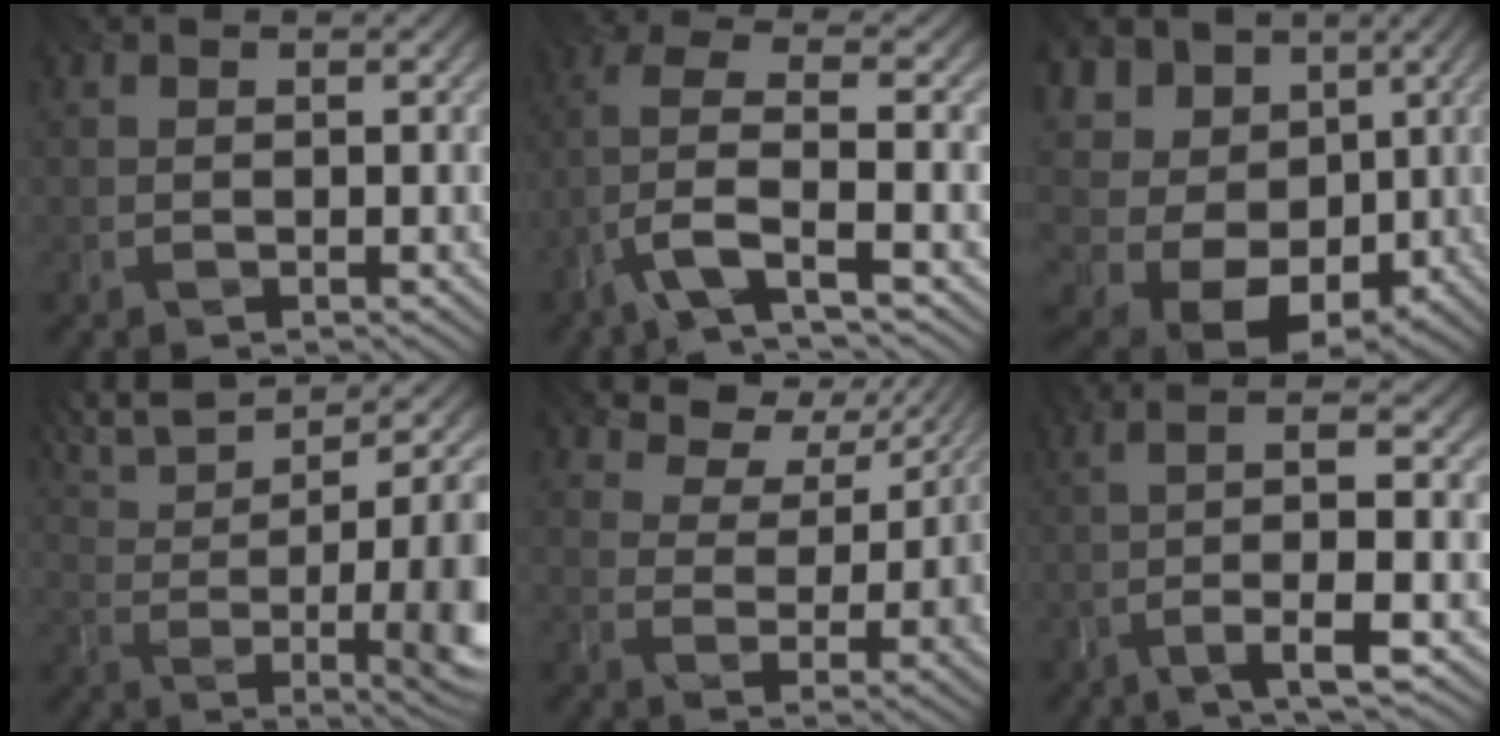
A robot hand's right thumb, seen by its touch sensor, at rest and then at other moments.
{"total": 6.0, "force": [-3.4, 0.8, 4.9], "torque": [-0.104, 0.012, -0.088]}
{"total": 17.6, "force": [-2.3, 13.6, 11.0], "torque": [-0.222, -0.021, -0.016]}
{"total": 11.6, "force": [4.0, 3.5, 10.3], "torque": [-0.188, 0.017, 0.074]}
{"total": 6.5, "force": [4.0, 3.7, 3.6], "torque": [-0.064, -0.002, 0.068]}
{"total": 6.9, "force": [-1.6, 0.8, 6.7], "torque": [-0.110, 0.015, -0.036]}